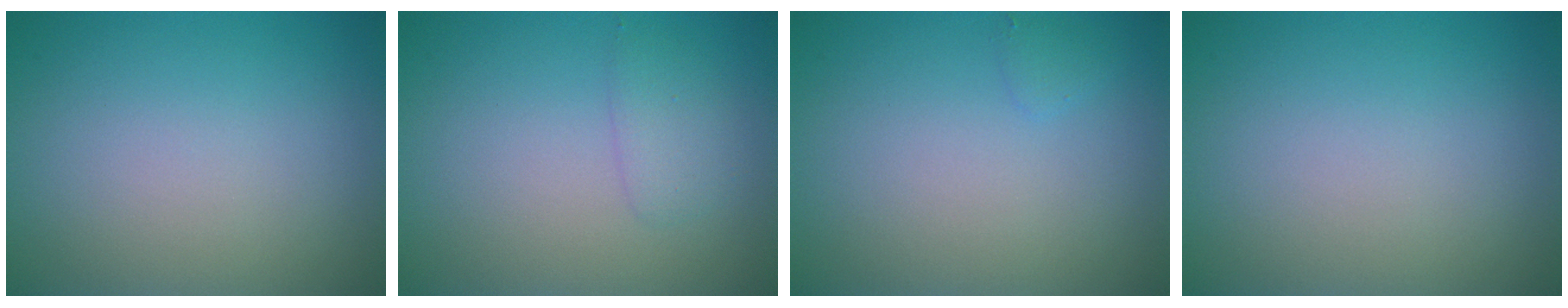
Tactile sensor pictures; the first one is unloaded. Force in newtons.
{"total": 1.5, "press": 1.5, "slide": 0.1}
{"total": 0.6, "press": 0.6, "slide": 0.0}
{"total": 0.0}